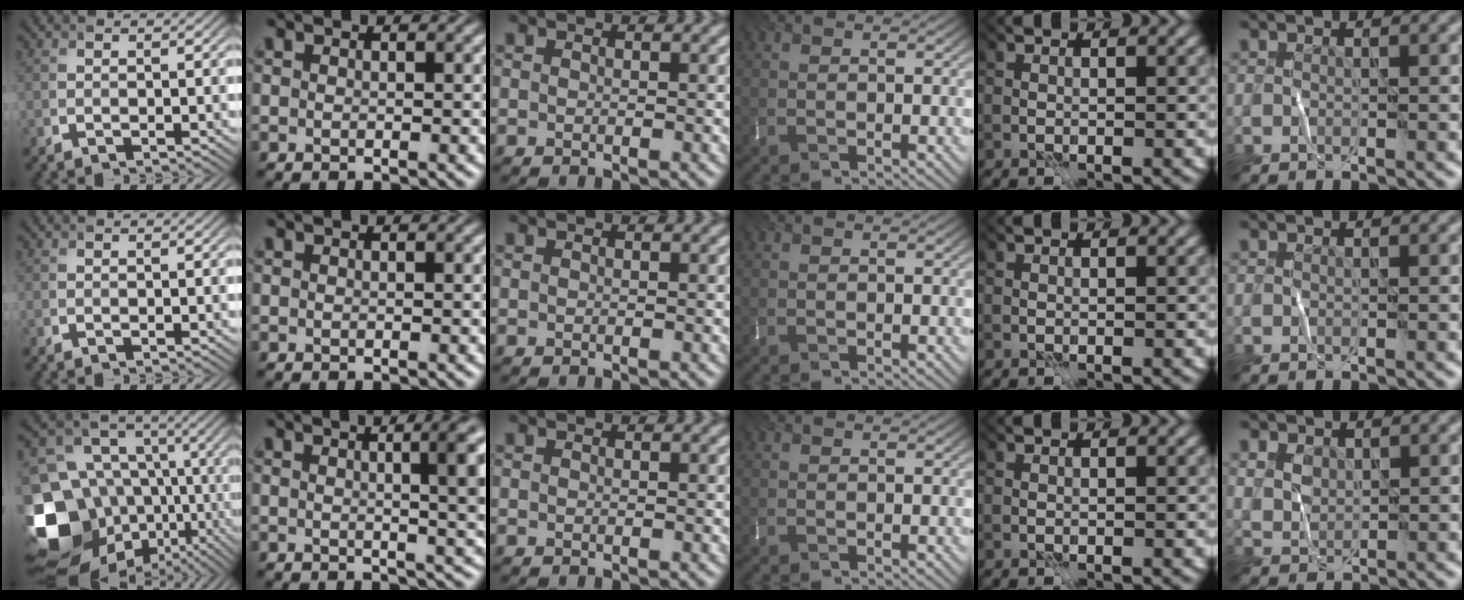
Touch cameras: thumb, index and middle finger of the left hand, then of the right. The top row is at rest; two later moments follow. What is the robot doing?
{"motion": "fold", "object": "bubble wrap"}